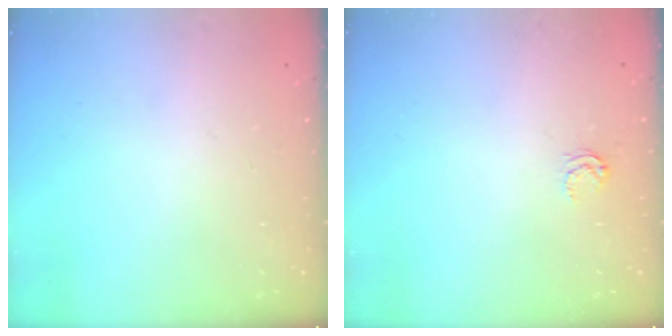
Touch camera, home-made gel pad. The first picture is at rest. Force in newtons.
{"total": 3.3, "press": 3.2, "slide": 0.7}